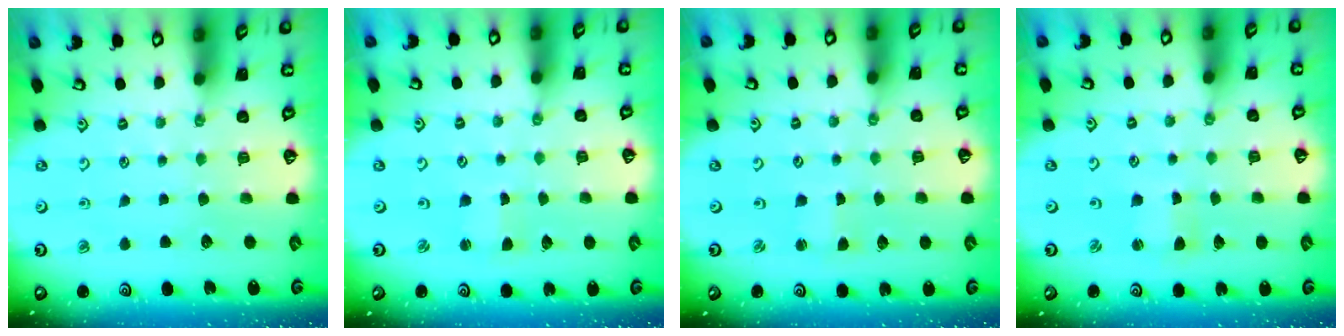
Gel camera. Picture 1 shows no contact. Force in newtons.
{"total": 1.4, "press": 1.4, "slide": 0.0}
{"total": 1.4, "press": 1.4, "slide": 0.2}
{"total": 1.4, "press": 1.4, "slide": 0.3}